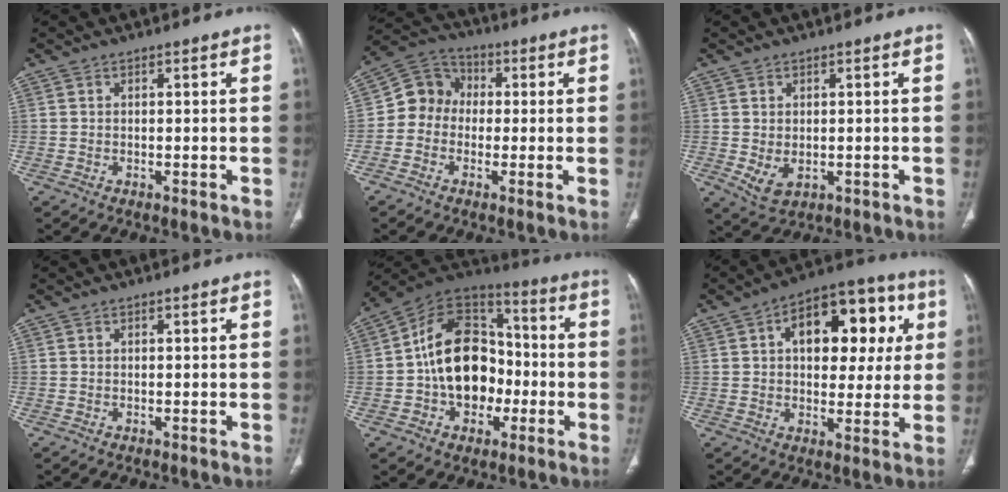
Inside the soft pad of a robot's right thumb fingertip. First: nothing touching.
{"total": 8.4, "force": [-0.5, 7.5, 3.8], "torque": [-0.044, 0.031, -0.027]}
{"total": 4.3, "force": [-0.5, 2.9, 3.1], "torque": [-0.055, -0.007, 0.008]}
{"total": 0.0}
{"total": 19.1, "force": [-2.8, 13.8, 12.8], "torque": [-0.163, 0.042, -0.049]}
{"total": 17.9, "force": [4.8, 10.4, 13.7], "torque": [-0.134, 0.021, 0.063]}